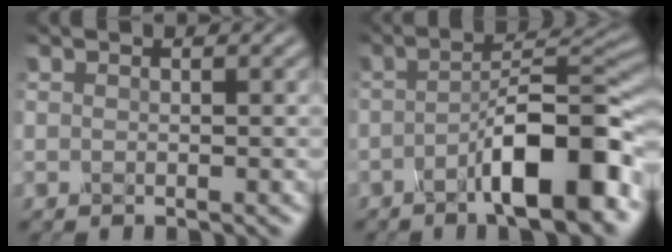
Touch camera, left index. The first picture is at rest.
{"total": 8.8, "force": [-3.7, 2.0, 7.7], "torque": [-0.110, 0.018, -0.060]}